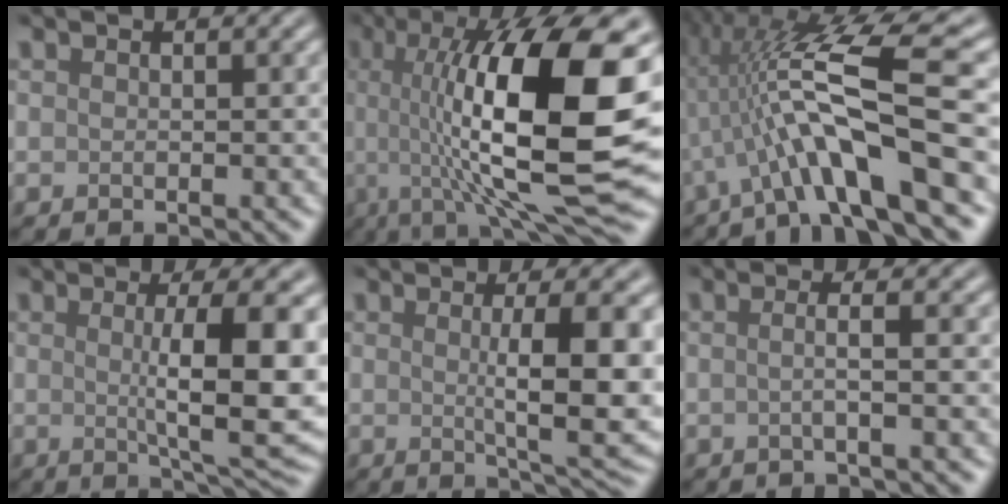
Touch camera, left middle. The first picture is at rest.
{"total": 16.0, "force": [1.3, 4.5, 15.3], "torque": [-0.233, 0.004, 0.029]}
{"total": 11.2, "force": [-1.0, 2.3, 10.9], "torque": [-0.193, 0.021, -0.016]}
{"total": 8.6, "force": [0.2, 1.8, 8.4], "torque": [-0.113, -0.004, 0.012]}
{"total": 7.7, "force": [0.1, 1.6, 7.5], "torque": [-0.103, -0.003, 0.012]}
{"total": 1.9, "force": [-0.2, 0.4, 1.8], "torque": [-0.026, -0.001, -0.007]}